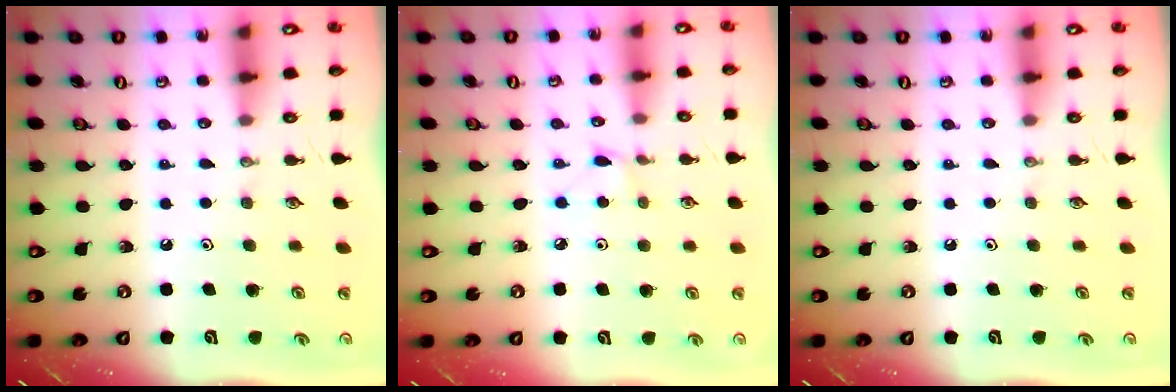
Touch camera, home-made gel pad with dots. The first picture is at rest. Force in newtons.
{"total": 2.8, "press": 2.7, "slide": 0.4}
{"total": 0.0}